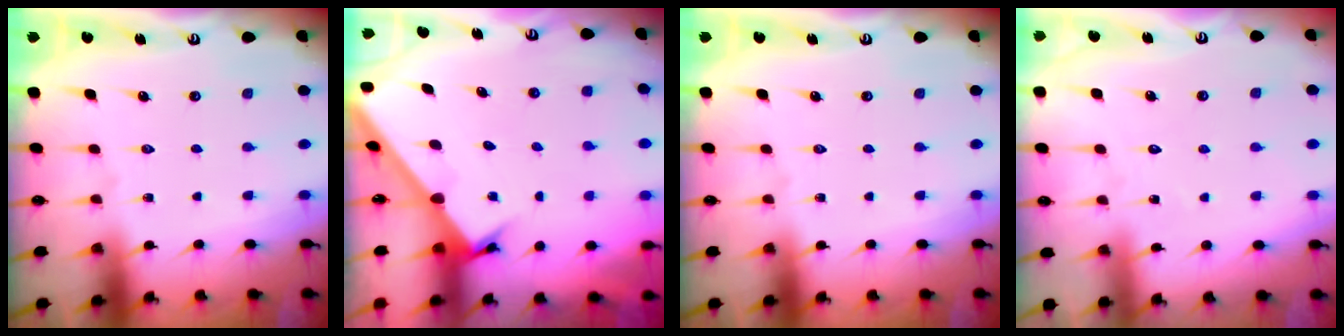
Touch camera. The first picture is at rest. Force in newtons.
{"total": 2.1, "press": 2.1, "slide": 0.2}
{"total": 0.0}
{"total": 5.5, "press": 5.4, "slide": 0.5}